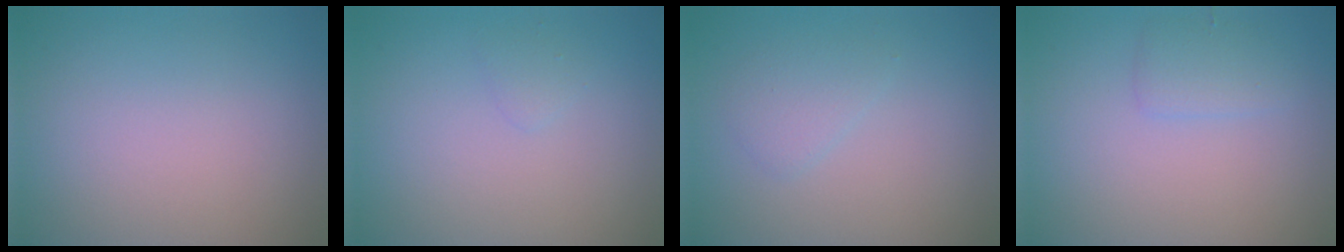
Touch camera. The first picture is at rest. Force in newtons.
{"total": 0.7, "press": 0.7, "slide": 0.1}
{"total": 1.5, "press": 1.5, "slide": 0.2}
{"total": 1.7, "press": 1.7, "slide": 0.1}